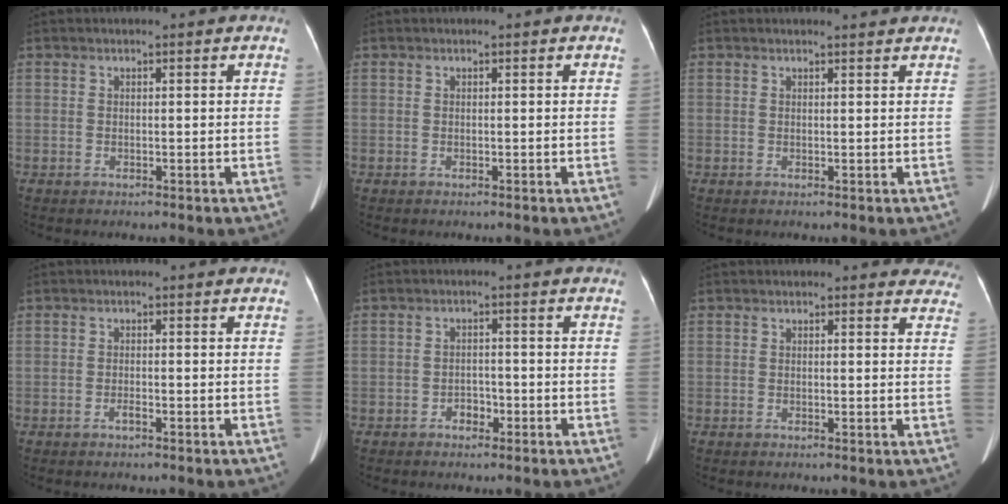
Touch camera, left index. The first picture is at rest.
{"total": 0.0}
{"total": 1.8, "force": [1.8, -0.1, 0.3], "torque": [-0.007, 0.002, 0.022]}
{"total": 0.8, "force": [-0.6, 0.1, 0.5], "torque": [-0.013, 0.000, -0.010]}
{"total": 2.0, "force": [-1.3, 1.2, 0.9], "torque": [-0.012, 0.006, -0.020]}
{"total": 6.4, "force": [5.9, 2.3, 0.7], "torque": [0.030, -0.014, 0.027]}